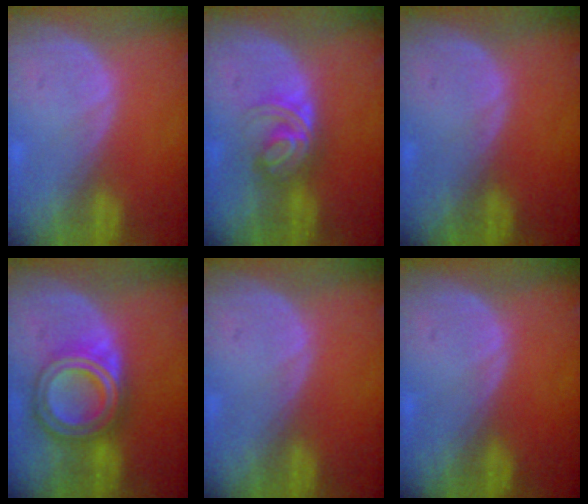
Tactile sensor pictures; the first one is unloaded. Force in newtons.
{"total": 5.9, "press": 5.2, "slide": 2.9}
{"total": 0.0}
{"total": 8.0, "press": 8.0, "slide": 0.5}
{"total": 0.0}
{"total": 0.0}